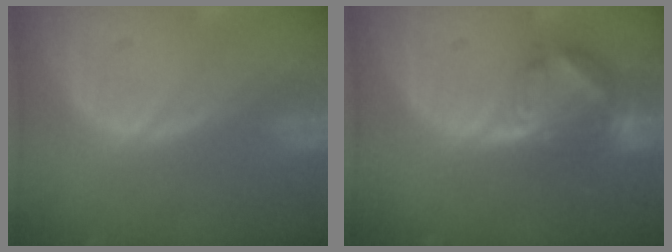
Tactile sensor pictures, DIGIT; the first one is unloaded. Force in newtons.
{"total": 7.2, "press": 6.4, "slide": 3.2}